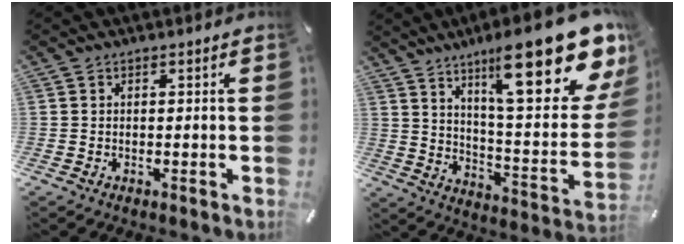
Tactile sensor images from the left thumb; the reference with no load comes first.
{"total": 26.3, "force": [16.5, 7.6, 19.1], "torque": [-0.276, -0.116, 0.266]}